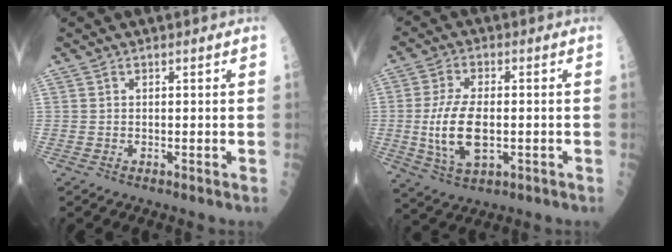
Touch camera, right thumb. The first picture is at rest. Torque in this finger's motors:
{"motor_torque": [-0.35, 0.82, 0.55, 0.32, 0.11]}